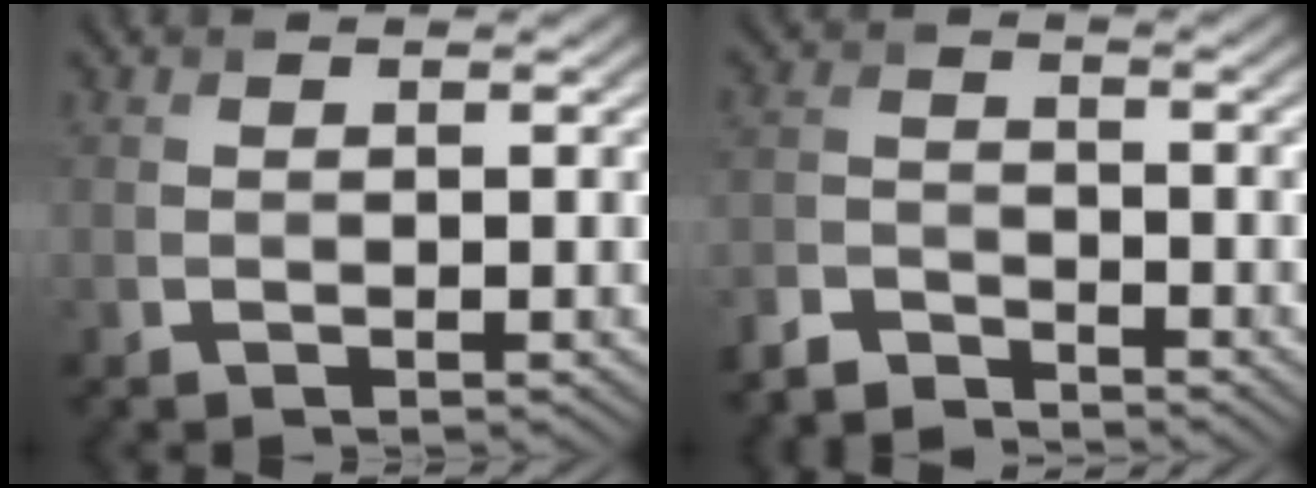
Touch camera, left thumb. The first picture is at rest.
{"total": 4.7, "force": [-4.4, 1.4, 1.0], "torque": [-0.020, -0.006, -0.101]}